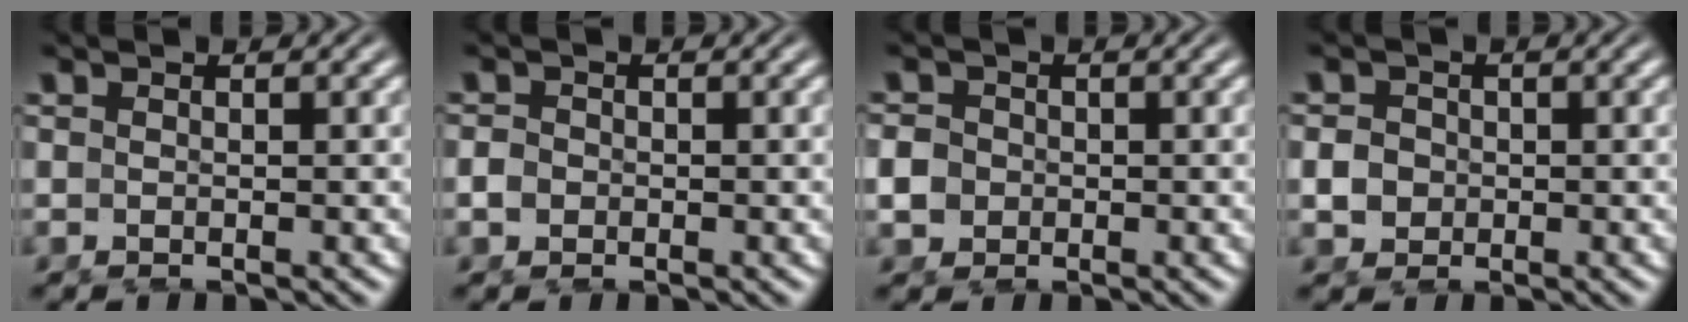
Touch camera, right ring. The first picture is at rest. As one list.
[{"total": 0.5, "force": [-0.4, 0.3, 0.2], "torque": [-0.011, -0.007, -0.005]}, {"total": 1.8, "force": [-0.2, 1.6, 0.7], "torque": [-0.023, -0.005, -0.002]}, {"total": 1.3, "force": [-0.1, 1.2, 0.4], "torque": [-0.013, -0.006, 0.003]}]